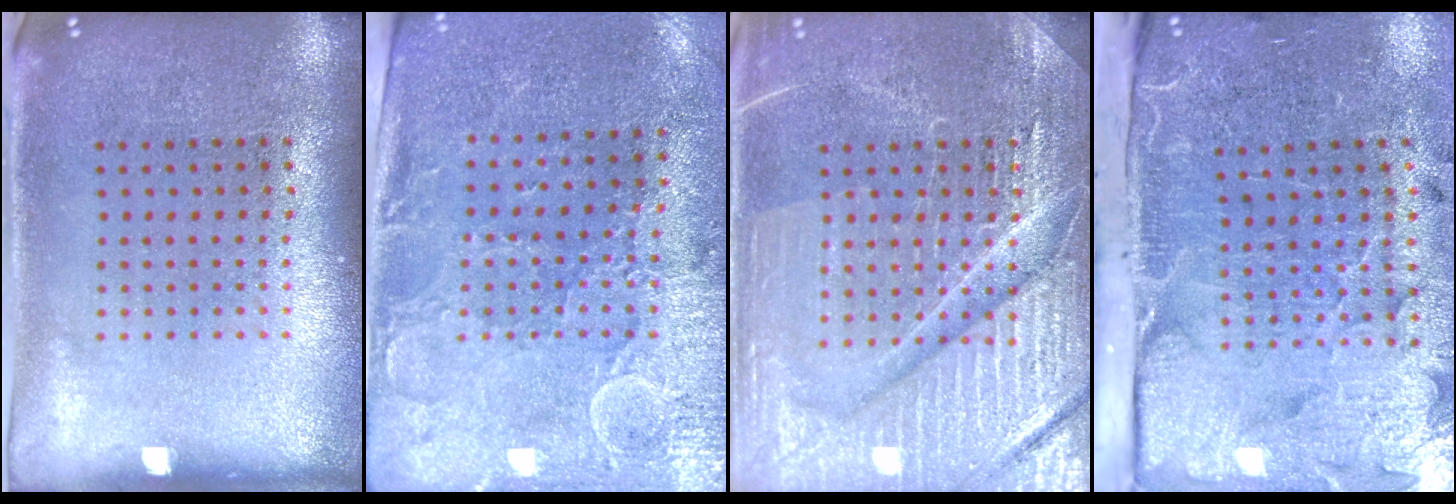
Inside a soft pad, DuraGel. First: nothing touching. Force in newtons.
{"total": 3.0, "press": 2.7, "slide": 1.3}
{"total": 7.1, "press": 7.1, "slide": 0.9}
{"total": 5.2, "press": 4.0, "slide": 3.3}